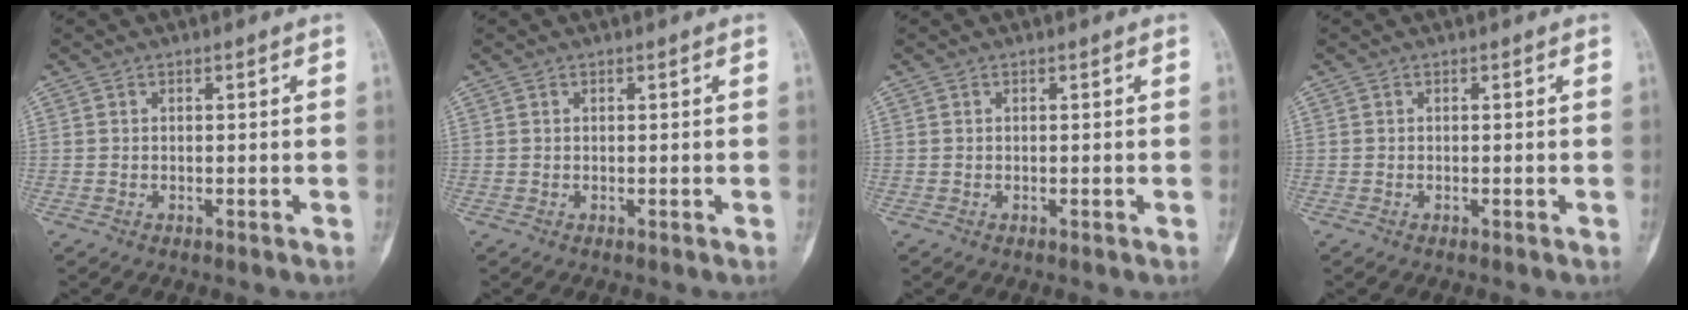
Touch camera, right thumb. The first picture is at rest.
{"total": 0.0}
{"total": 0.0}
{"total": 0.0}